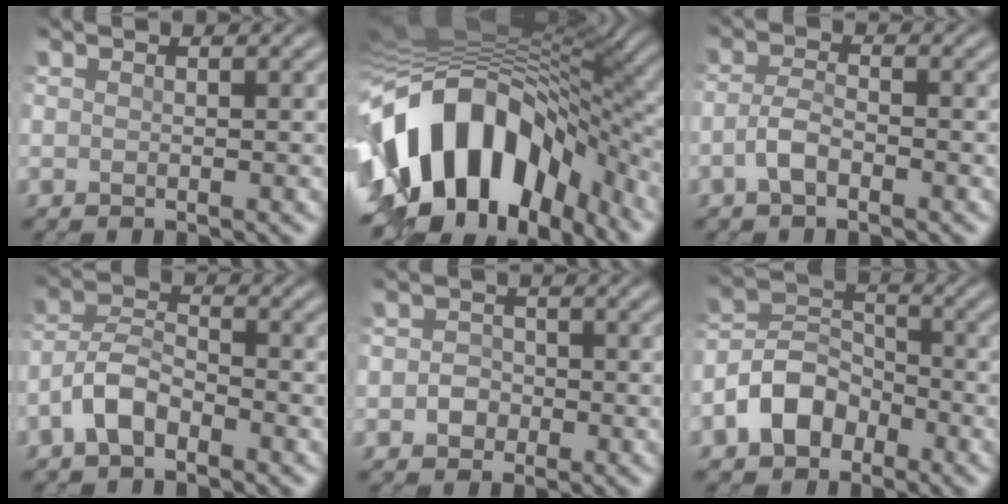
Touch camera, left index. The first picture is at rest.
{"total": 16.1, "force": [-5.0, 9.8, 11.8], "torque": [-0.201, 0.000, -0.084]}
{"total": 2.3, "force": [-1.1, 0.9, 1.8], "torque": [-0.038, 0.004, -0.028]}
{"total": 3.8, "force": [-2.3, 1.9, 2.4], "torque": [-0.045, 0.012, -0.055]}
{"total": 1.8, "force": [-0.5, 1.6, 0.6], "torque": [-0.004, 0.002, -0.014]}
{"total": 5.2, "force": [-2.9, 3.6, 2.4], "torque": [-0.042, 0.006, -0.063]}